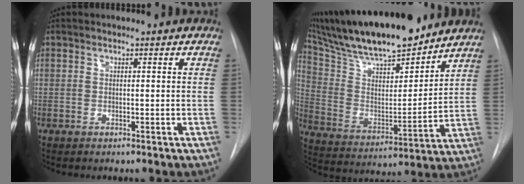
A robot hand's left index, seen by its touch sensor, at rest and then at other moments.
{"total": 21.4, "force": [18.1, 3.8, 10.8], "torque": [-0.199, 0.002, 0.310]}